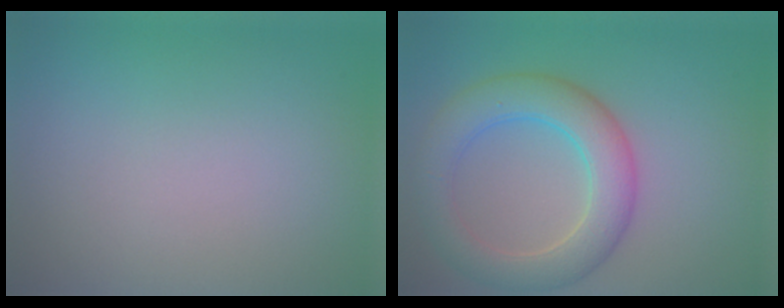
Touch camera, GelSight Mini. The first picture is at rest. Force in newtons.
{"total": 6.0, "press": 6.0, "slide": 0.3}